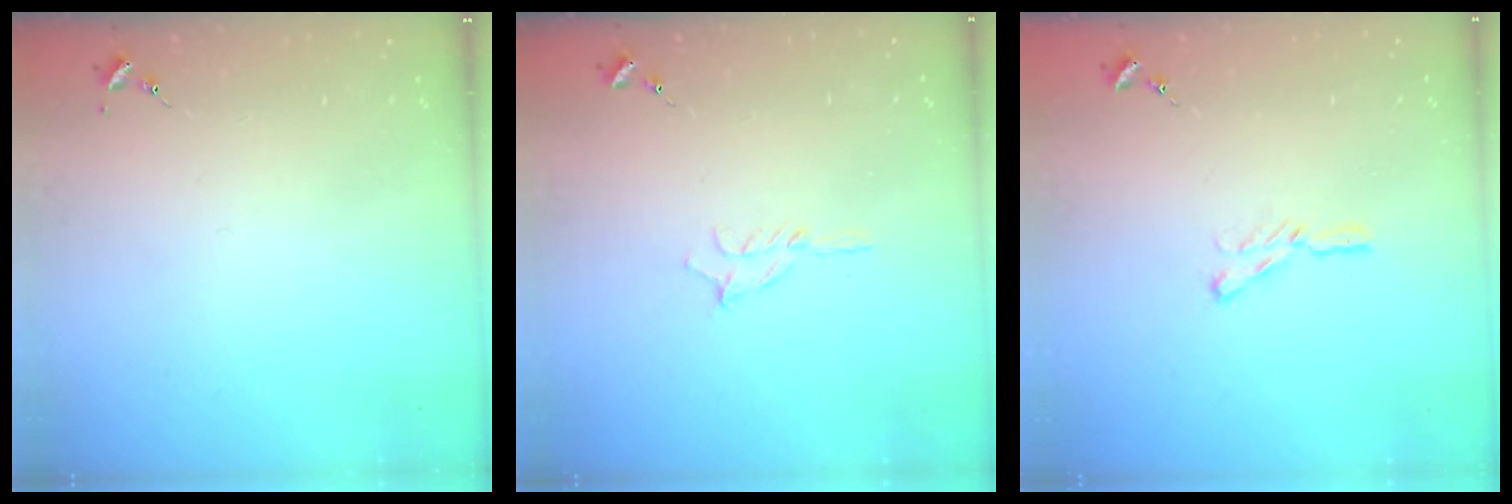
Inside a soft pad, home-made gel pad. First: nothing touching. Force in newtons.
{"total": 5.0, "press": 5.0, "slide": 0.6}
{"total": 4.7, "press": 4.6, "slide": 0.6}